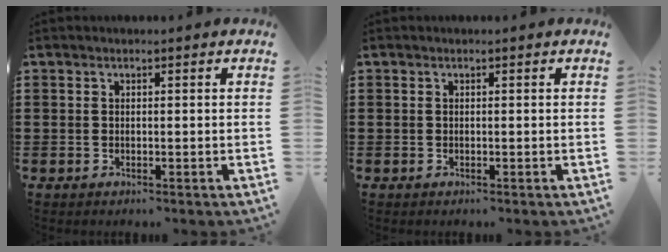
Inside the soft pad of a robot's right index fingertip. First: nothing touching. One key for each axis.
{"total": 0.0}